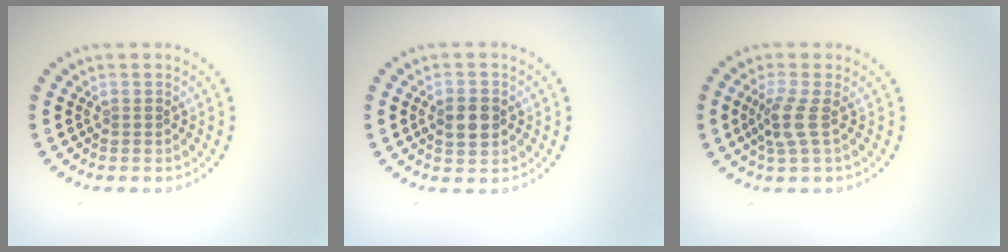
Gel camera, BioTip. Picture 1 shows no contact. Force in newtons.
{"total": 2.6, "press": 2.6, "slide": 0.2}
{"total": 2.6, "press": 2.0, "slide": 1.6}